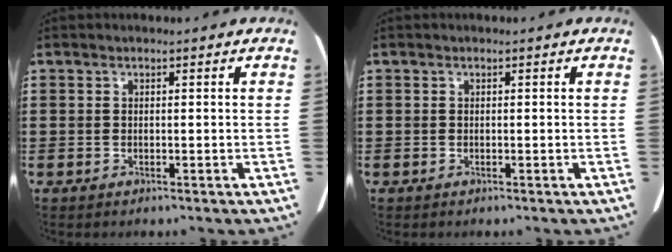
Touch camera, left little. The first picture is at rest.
{"total": 0.0}